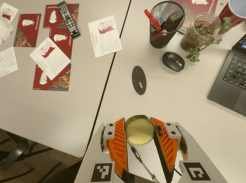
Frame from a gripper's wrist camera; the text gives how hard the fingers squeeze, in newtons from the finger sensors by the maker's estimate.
{"total": 11.4, "left": 11.3, "right": 11.6}